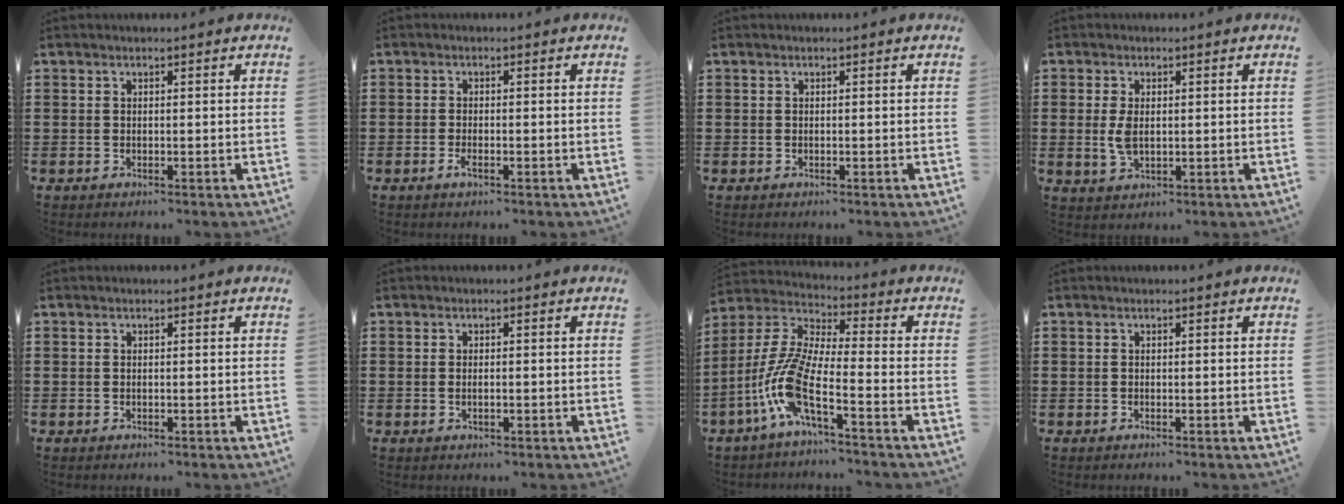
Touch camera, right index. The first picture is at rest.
{"total": 1.6, "force": [-0.9, 0.5, 1.2], "torque": [-0.035, -0.006, -0.022]}
{"total": 0.0}
{"total": 3.6, "force": [0.0, 2.0, 3.0], "torque": [-0.073, 0.001, -0.004]}
{"total": 0.0}
{"total": 1.1, "force": [-0.1, 0.4, 1.0], "torque": [-0.018, 0.001, -0.001]}
{"total": 10.3, "force": [-5.2, 1.9, 8.8], "torque": [-0.226, -0.027, -0.113]}
{"total": 0.0}